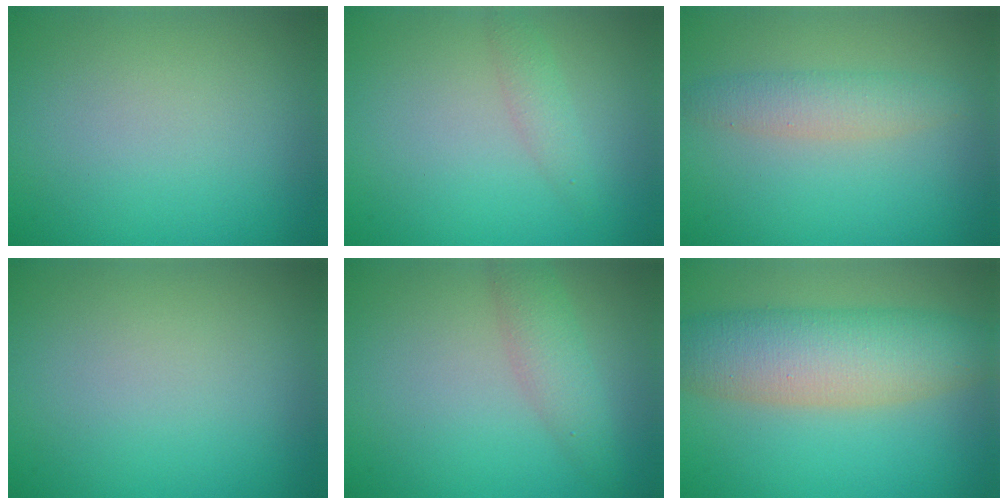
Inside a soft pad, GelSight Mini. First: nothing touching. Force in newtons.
{"total": 1.4, "press": 1.4, "slide": 0.1}
{"total": 2.4, "press": 2.4, "slide": 0.1}
{"total": 0.0}
{"total": 2.6, "press": 2.6, "slide": 0.0}
{"total": 7.6, "press": 7.6, "slide": 0.2}